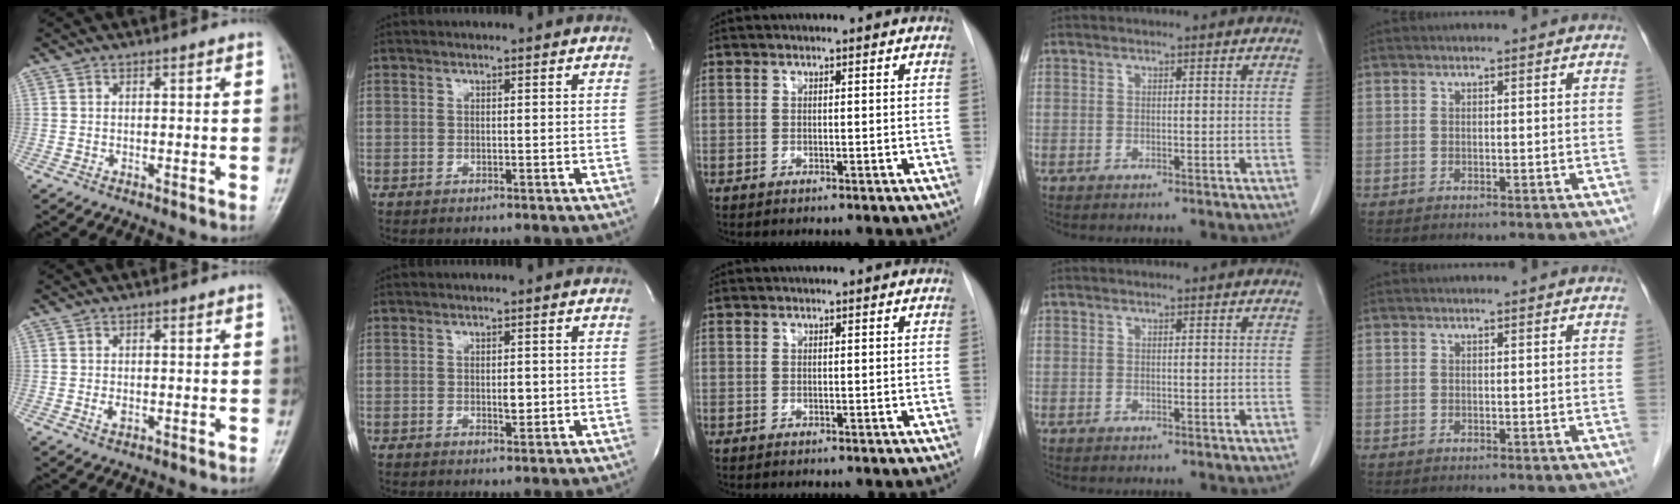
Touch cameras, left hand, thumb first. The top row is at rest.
{"thumb": {"total": 1.4, "force": [-0.2, 0.9, 1.0], "torque": [-0.017, -0.002, -0.004]}, "index": {"total": 1.6, "force": [0.0, 0.7, 1.4], "torque": [-0.021, -0.001, 0.002]}, "middle": {"total": 0.9, "force": [0.8, 0.2, 0.3], "torque": [-0.012, 0.020, 0.017]}}